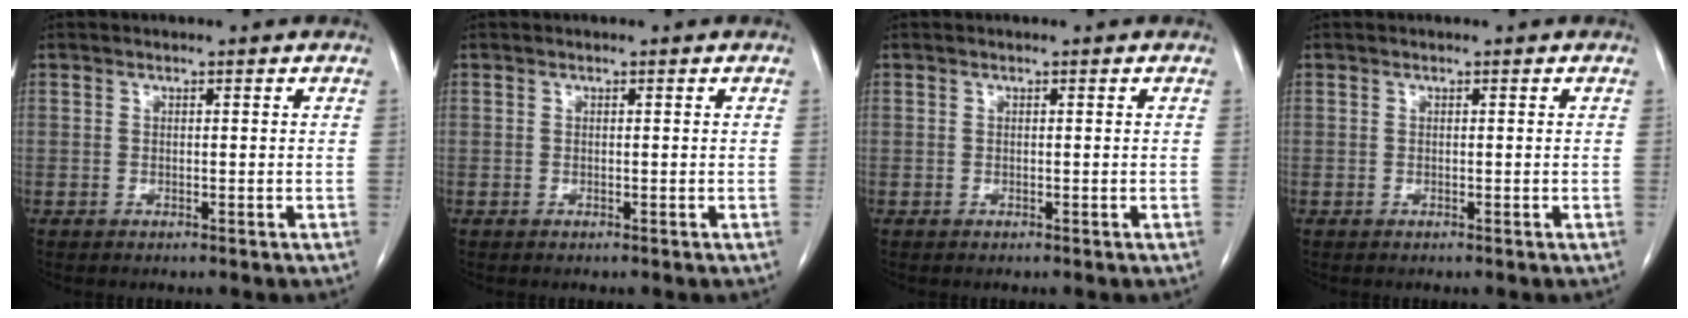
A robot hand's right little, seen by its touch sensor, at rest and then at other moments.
{"total": 0.0}
{"total": 0.0}
{"total": 0.0}